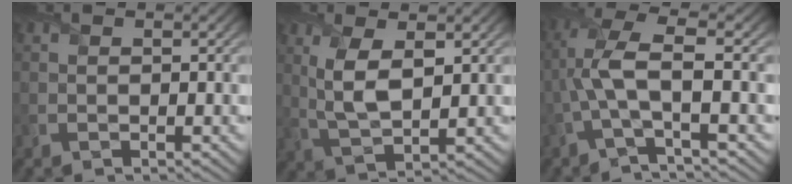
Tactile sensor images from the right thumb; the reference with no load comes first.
{"total": 6.1, "force": [1.8, 2.5, 5.2], "torque": [-0.123, -0.003, 0.042]}
{"total": 6.7, "force": [-0.9, 1.6, 6.4], "torque": [-0.149, 0.020, -0.034]}